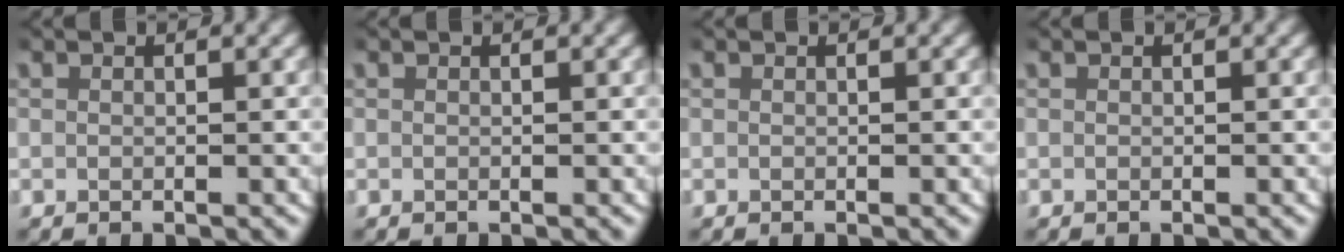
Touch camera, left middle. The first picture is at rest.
{"total": 0.0}
{"total": 0.0}
{"total": 0.0}